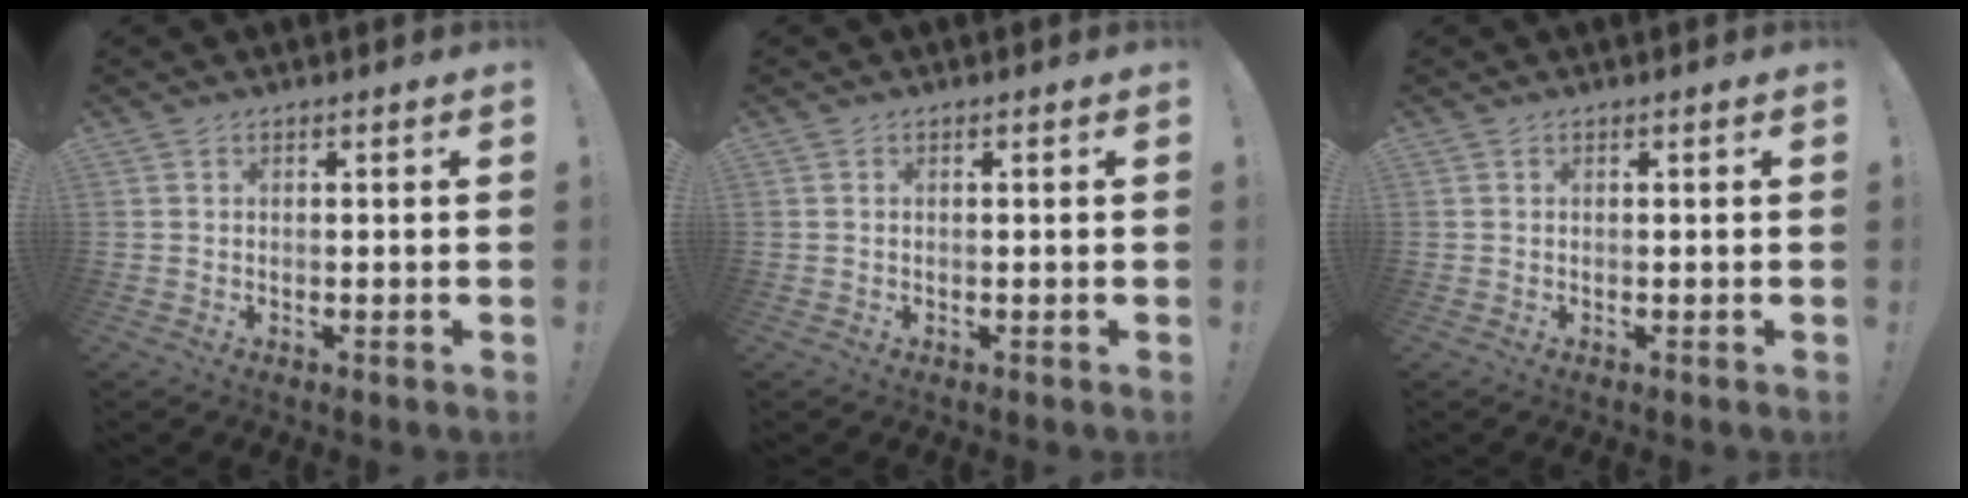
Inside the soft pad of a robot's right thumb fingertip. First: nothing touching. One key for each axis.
{"total": 0.0}
{"total": 0.0}